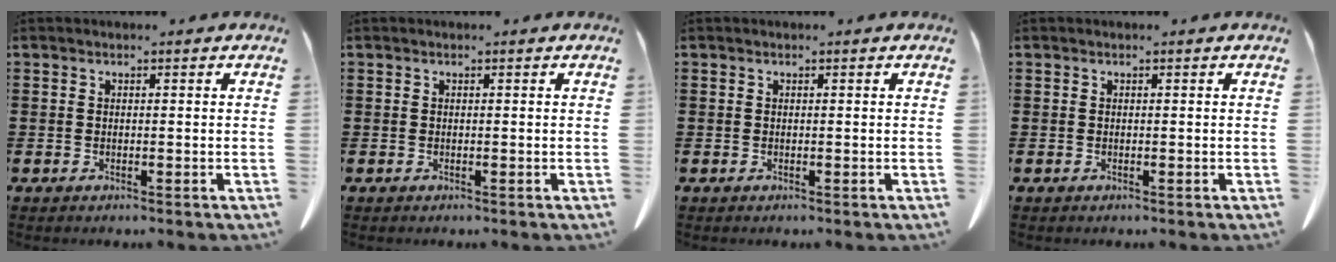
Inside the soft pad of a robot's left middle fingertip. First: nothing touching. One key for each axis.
{"total": 0.0}
{"total": 0.0}
{"total": 0.0}